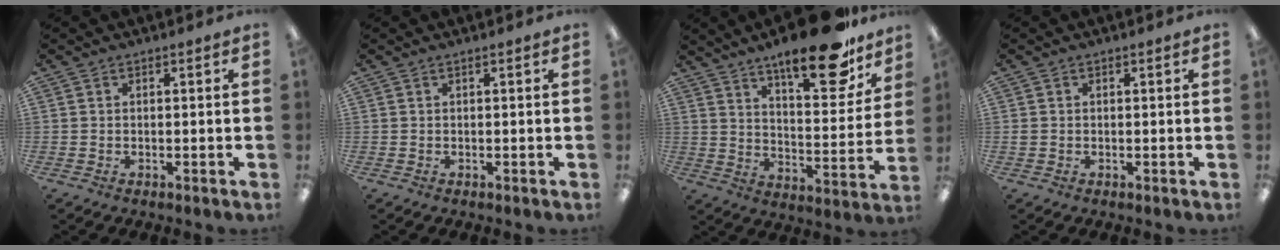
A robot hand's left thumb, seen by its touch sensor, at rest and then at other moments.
{"total": 0.0}
{"total": 20.3, "force": [15.1, 6.2, 12.1], "torque": [-0.176, -0.095, 0.245]}
{"total": 0.7, "force": [0.0, 0.6, -0.2], "torque": [0.003, 0.006, -0.001]}